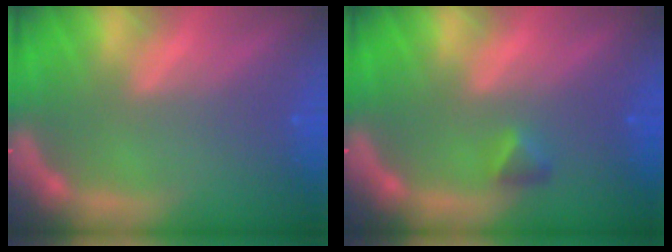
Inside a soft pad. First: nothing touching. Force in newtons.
{"total": 1.4}